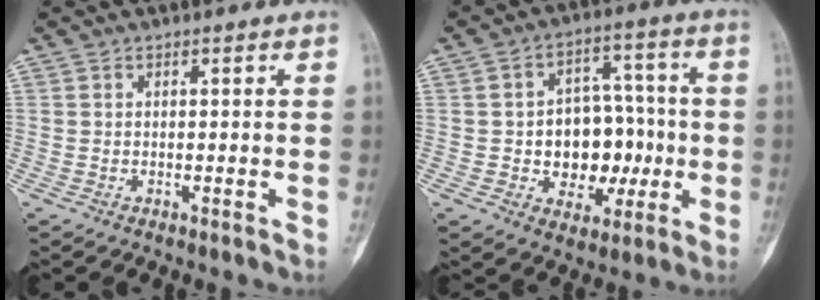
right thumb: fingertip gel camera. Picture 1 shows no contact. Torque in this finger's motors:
{"motor_torque": [0.13, 0.25, 0.24, -0.19, 0.02]}